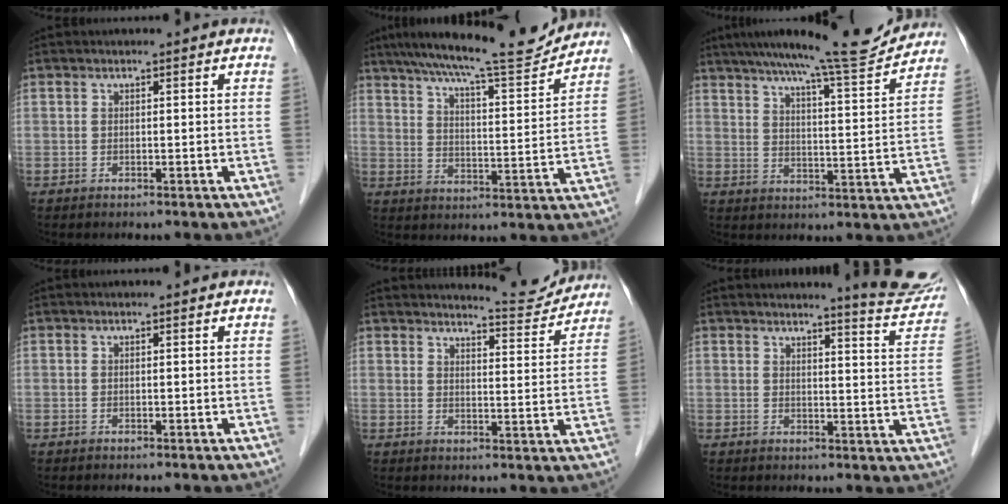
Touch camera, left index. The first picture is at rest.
{"total": 15.6, "force": [14.2, 0.7, 6.4], "torque": [-0.106, -0.004, 0.208]}
{"total": 15.1, "force": [13.7, 0.0, 6.2], "torque": [-0.096, -0.009, 0.193]}
{"total": 0.0}
{"total": 7.3, "force": [7.3, 0.1, 0.1], "torque": [-0.006, -0.017, 0.090]}
{"total": 8.8, "force": [8.5, 0.0, 2.4], "torque": [-0.023, -0.045, 0.085]}